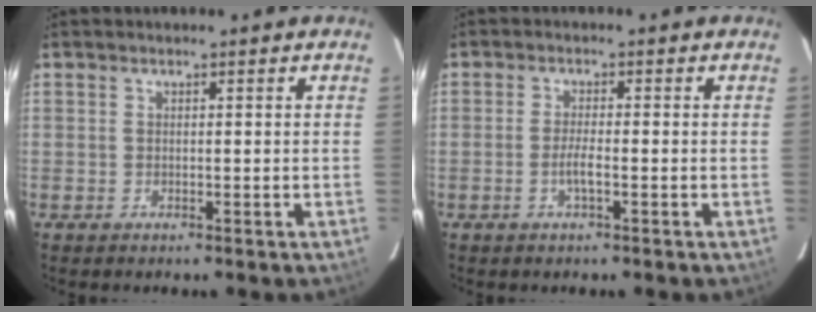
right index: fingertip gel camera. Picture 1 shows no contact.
{"total": 2.8, "force": [-1.1, 0.3, 2.6], "torque": [-0.052, -0.001, -0.021]}